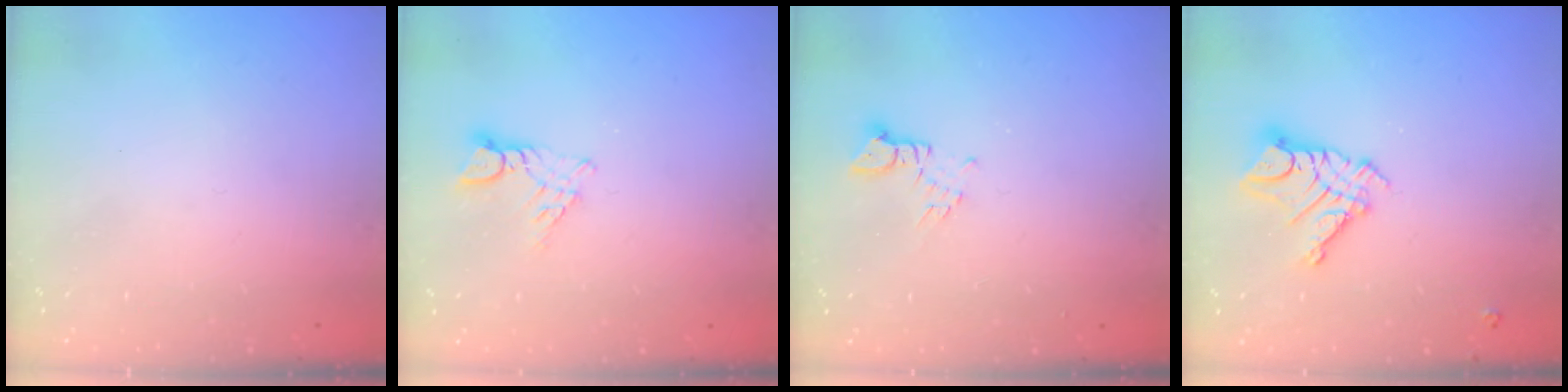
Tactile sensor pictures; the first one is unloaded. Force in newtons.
{"total": 3.8, "press": 3.7, "slide": 0.4}
{"total": 2.4, "press": 2.3, "slide": 0.3}
{"total": 10.3, "press": 10.3, "slide": 1.0}